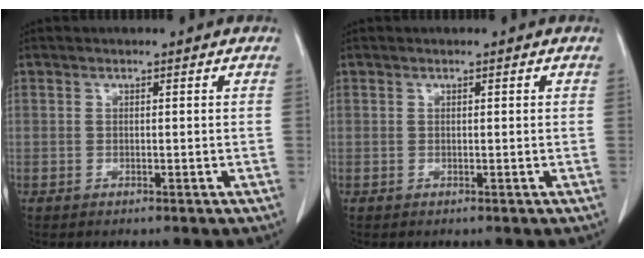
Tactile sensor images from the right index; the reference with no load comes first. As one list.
[{"total": 0.0}]